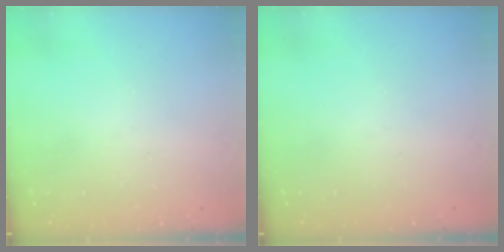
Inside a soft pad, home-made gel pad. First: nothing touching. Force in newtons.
{"total": 0.0}